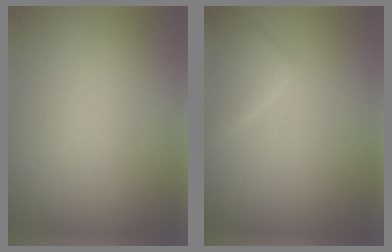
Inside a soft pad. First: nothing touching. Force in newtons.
{"total": 2.7, "press": 2.7, "slide": 0.1}